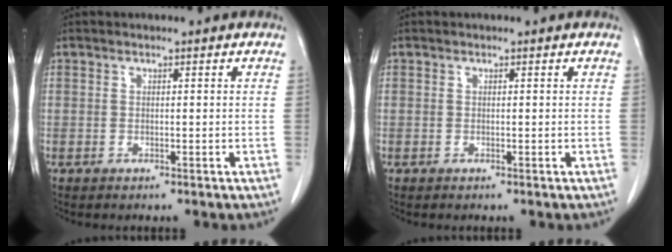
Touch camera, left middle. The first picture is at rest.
{"total": 0.0}